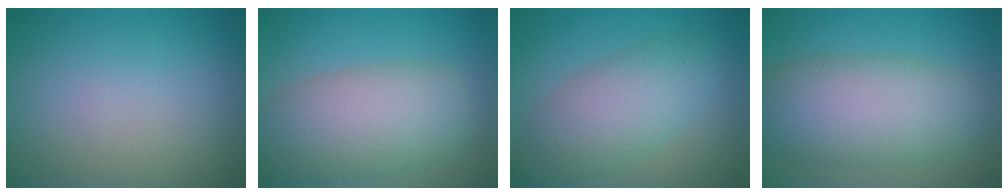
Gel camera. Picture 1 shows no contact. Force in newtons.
{"total": 8.2, "press": 8.2, "slide": 0.5}
{"total": 5.9, "press": 5.9, "slide": 0.3}
{"total": 8.2, "press": 8.2, "slide": 0.3}